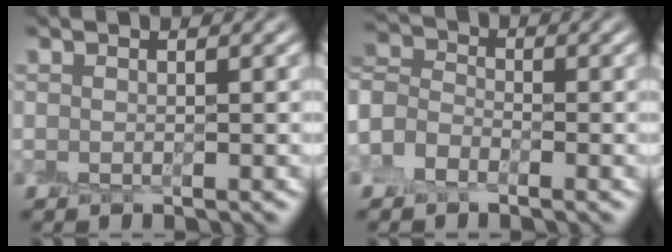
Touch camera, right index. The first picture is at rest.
{"total": 3.7, "force": [-2.1, 2.6, 1.7], "torque": [-0.038, 0.011, -0.059]}